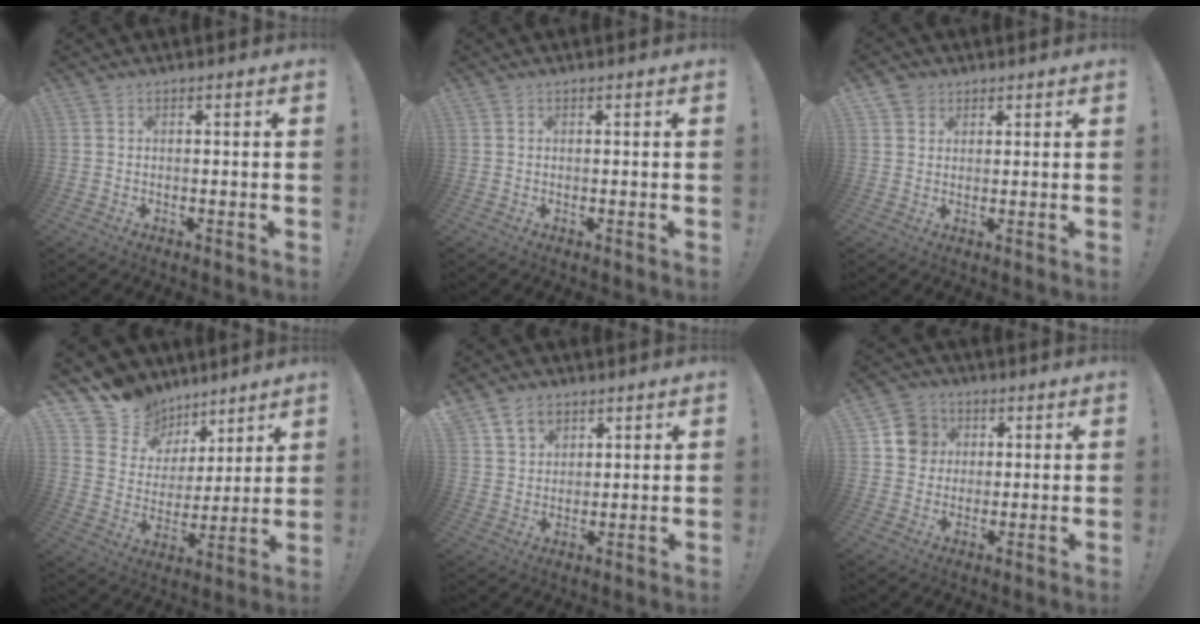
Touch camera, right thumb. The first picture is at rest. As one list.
[{"total": 0.0}, {"total": 3.4, "force": [2.0, 2.6, 0.5], "torque": [-0.002, -0.009, 0.036]}, {"total": 12.0, "force": [8.8, 8.1, 0.9], "torque": [-0.021, -0.070, 0.174]}, {"total": 7.7, "force": [4.9, 5.4, 2.3], "torque": [-0.031, -0.027, 0.096]}, {"total": 9.6, "force": [2.1, 9.0, 2.3], "torque": [-0.022, -0.002, 0.045]}]